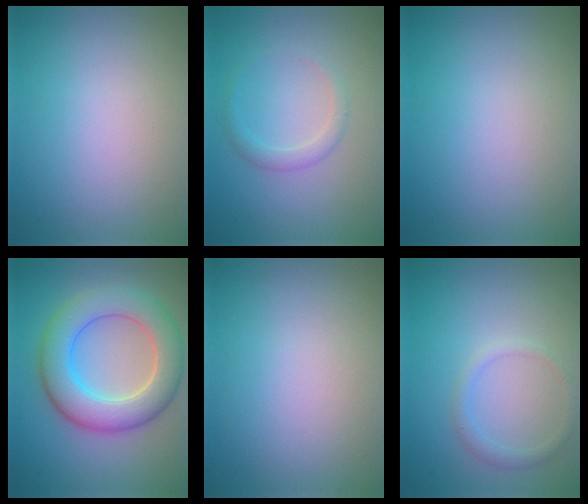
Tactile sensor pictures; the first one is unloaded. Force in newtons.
{"total": 1.5, "press": 1.5, "slide": 0.0}
{"total": 0.0}
{"total": 7.5, "press": 7.5, "slide": 0.2}
{"total": 0.0}
{"total": 1.4, "press": 1.4, "slide": 0.0}